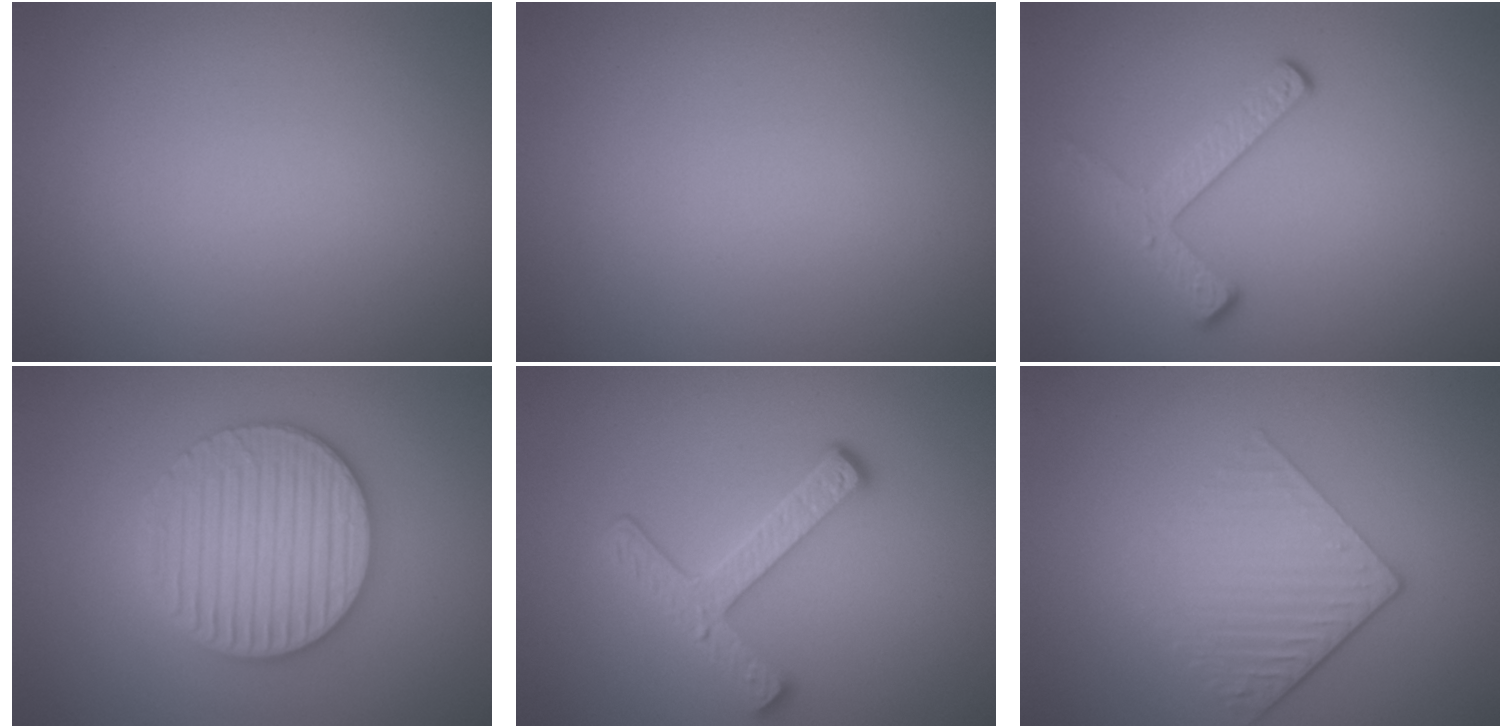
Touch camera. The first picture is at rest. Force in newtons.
{"total": 0.0}
{"total": 2.7, "press": 2.3, "slide": 1.3}
{"total": 5.9, "press": 5.7, "slide": 1.1}
{"total": 4.3, "press": 3.3, "slide": 2.7}
{"total": 3.4, "press": 2.6, "slide": 2.3}